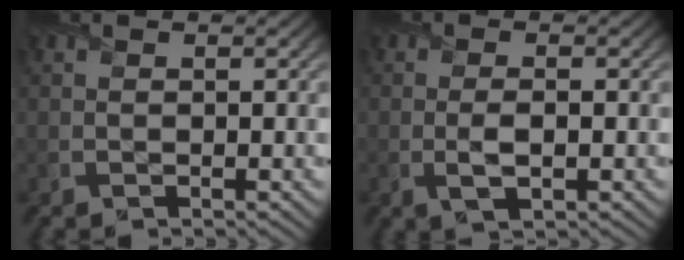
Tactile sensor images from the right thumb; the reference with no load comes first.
{"total": 2.7, "force": [-0.6, 1.1, 2.5], "torque": [-0.054, -0.007, -0.009]}